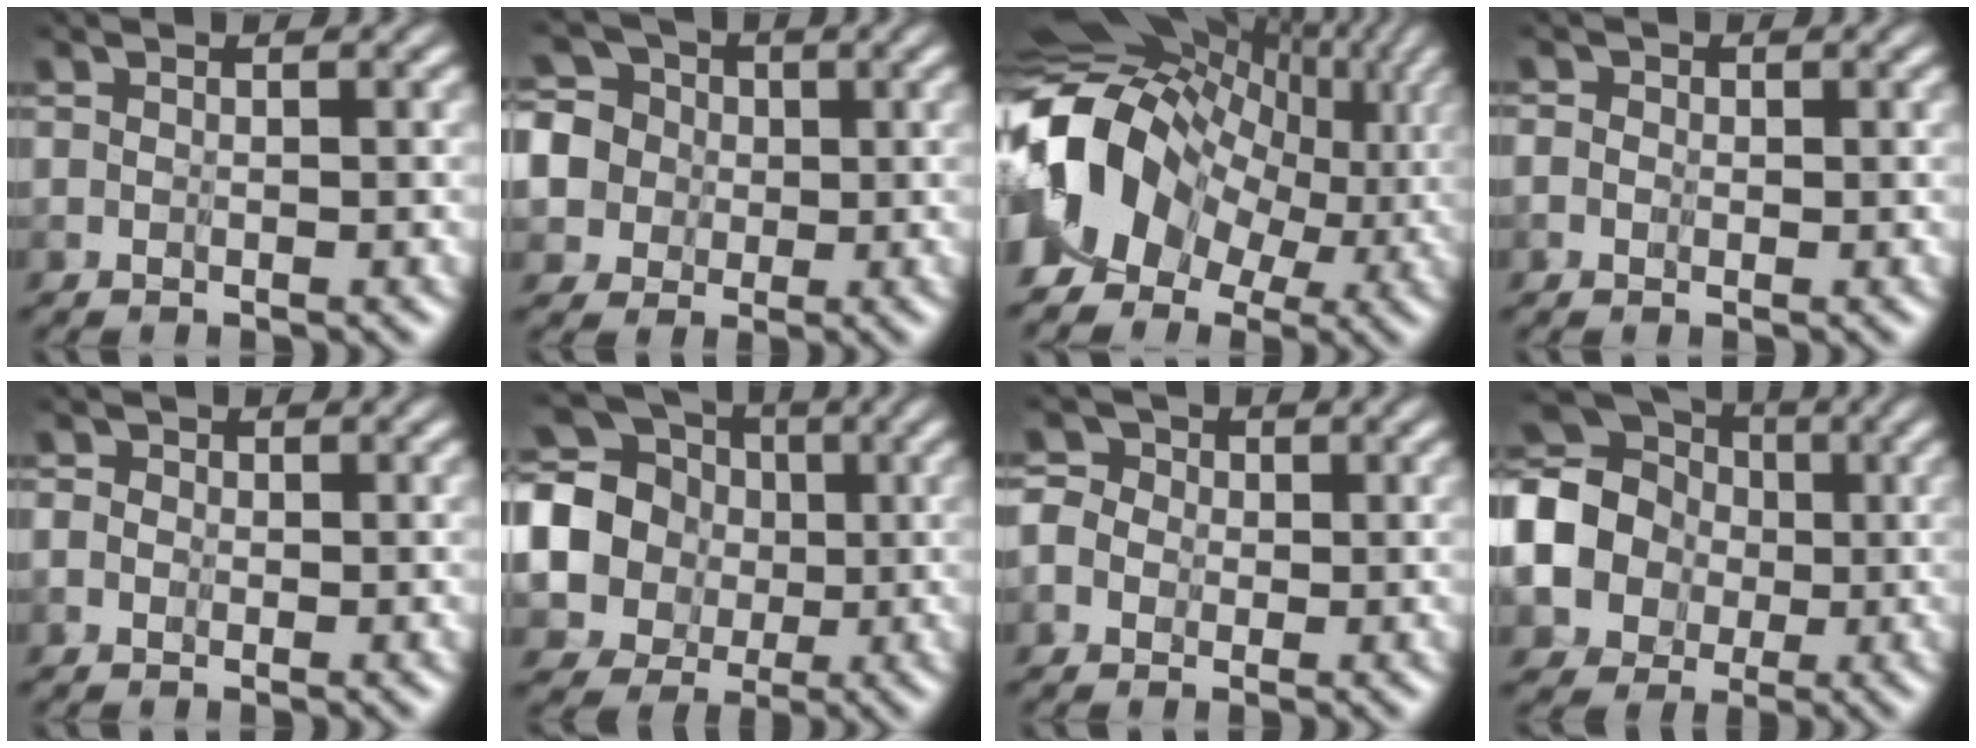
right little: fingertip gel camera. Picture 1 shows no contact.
{"total": 5.0, "force": [0.5, 4.9, 1.2], "torque": [-0.057, 0.013, -0.017]}
{"total": 11.4, "force": [-0.2, 8.8, 7.3], "torque": [-0.166, 0.006, 0.003]}
{"total": 1.2, "force": [-0.4, 1.2, 0.0], "torque": [-0.001, 0.006, -0.026]}
{"total": 1.6, "force": [-0.5, 1.5, 0.0], "torque": [-0.006, 0.011, -0.029]}
{"total": 10.4, "force": [1.7, 9.4, 4.0], "torque": [-0.138, 0.006, 0.013]}
{"total": 3.1, "force": [-1.0, 2.9, 0.4], "torque": [-0.029, 0.016, -0.044]}
{"total": 11.1, "force": [0.3, 9.7, 5.5], "torque": [-0.151, -0.005, -0.027]}